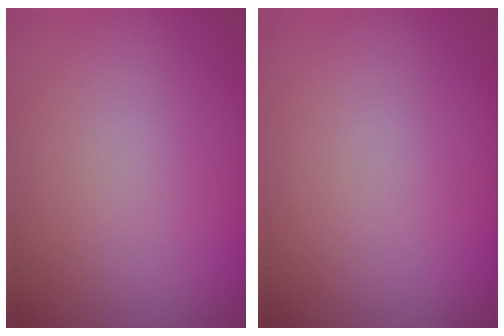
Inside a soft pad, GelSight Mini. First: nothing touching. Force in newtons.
{"total": 0.0}